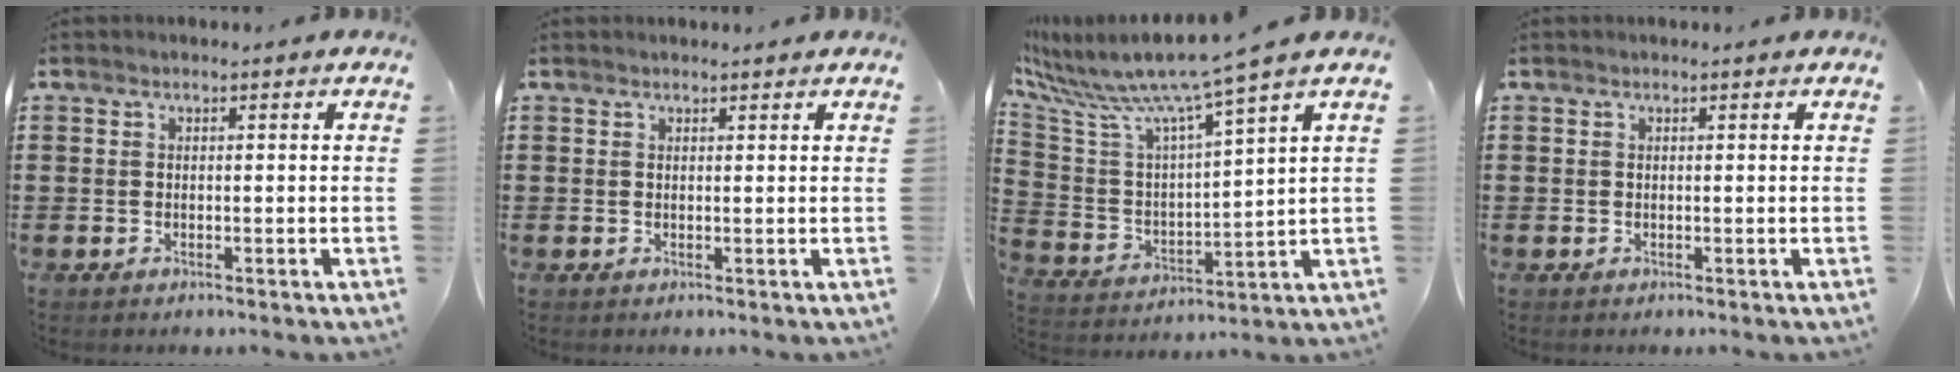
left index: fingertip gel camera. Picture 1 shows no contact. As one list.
[{"total": 0.6, "force": [0.6, 0.0, -0.1], "torque": [-0.001, 0.001, 0.012]}, {"total": 8.2, "force": [7.0, -0.9, 4.1], "torque": [-0.114, -0.061, 0.107]}, {"total": 0.0}]